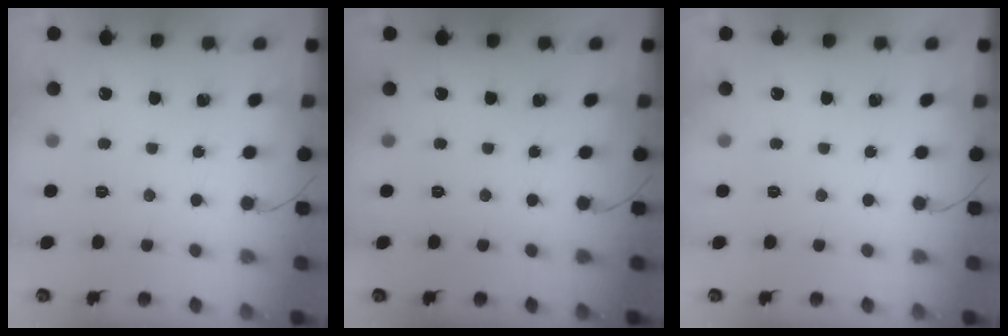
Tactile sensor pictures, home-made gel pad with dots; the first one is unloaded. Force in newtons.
{"total": 0.0}
{"total": 0.0}